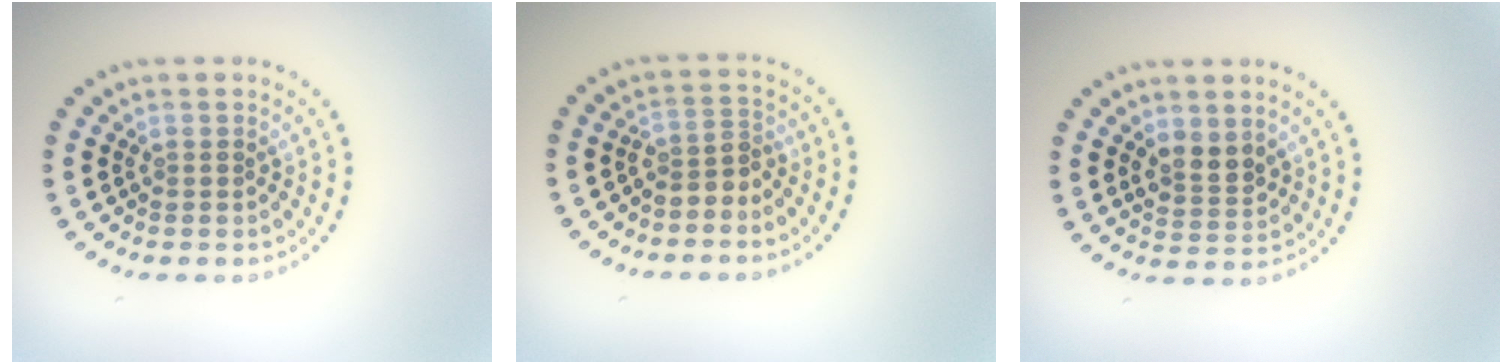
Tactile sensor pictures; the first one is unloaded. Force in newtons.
{"total": 2.1, "press": 1.5, "slide": 1.4}
{"total": 2.5, "press": 2.3, "slide": 1.0}